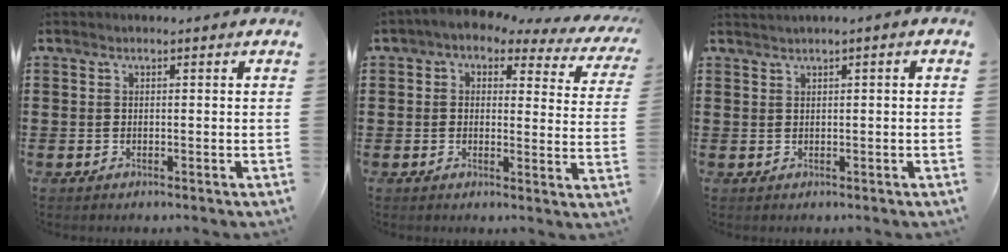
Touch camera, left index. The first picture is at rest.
{"total": 2.5, "force": [1.5, 1.1, 1.6], "torque": [-0.043, -0.014, 0.018]}
{"total": 0.8, "force": [0.2, -0.1, 0.7], "torque": [-0.011, -0.004, 0.006]}